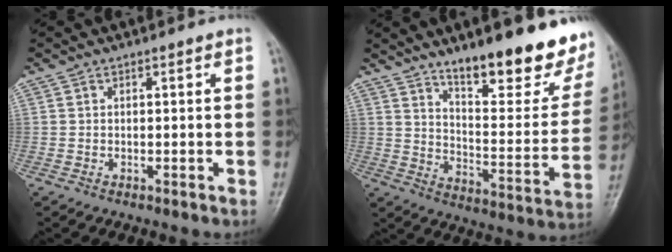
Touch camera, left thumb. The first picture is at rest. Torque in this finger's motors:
{"motor_torque": [0.73, 0.45, 1.47, -1.31, 0.06]}